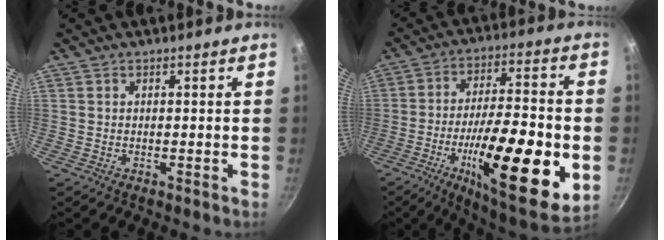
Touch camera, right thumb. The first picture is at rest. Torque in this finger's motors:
{"motor_torque": [2.46, 2.55, 2.43, -0.33, 0.67]}